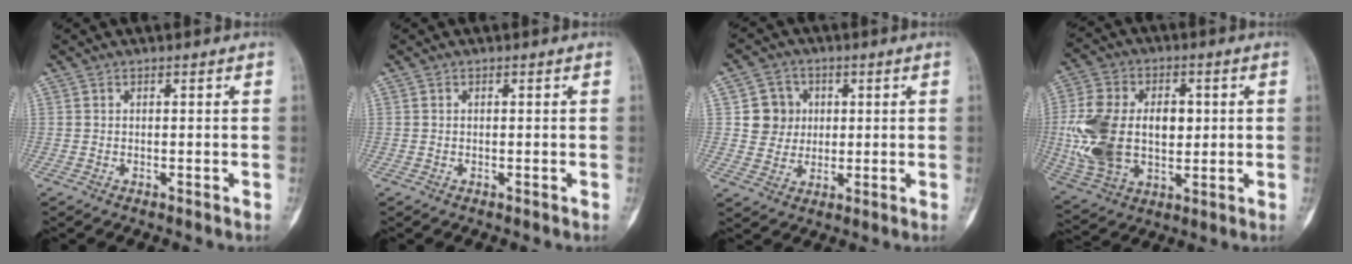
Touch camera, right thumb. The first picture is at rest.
{"total": 0.0}
{"total": 7.1, "force": [1.2, 6.8, 1.7], "torque": [0.015, 0.005, 0.019]}
{"total": 19.8, "force": [0.6, 12.9, 15.0], "torque": [-0.283, 0.006, 0.023]}